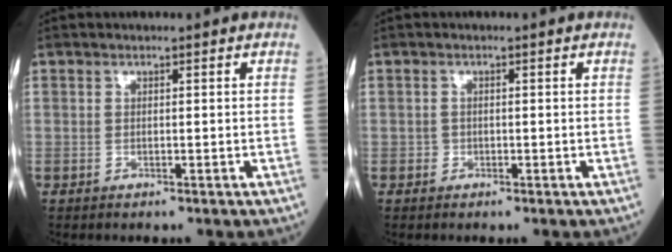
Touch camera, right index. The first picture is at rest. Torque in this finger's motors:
{"motor_torque": [0.06, 0.01, 0.03, 0.01]}